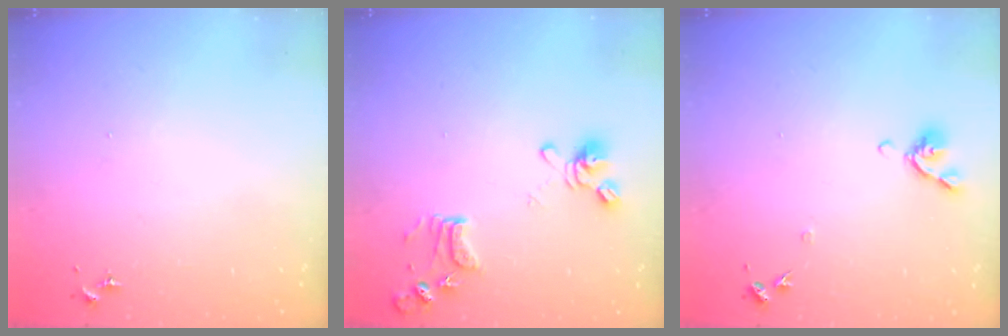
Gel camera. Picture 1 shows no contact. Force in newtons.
{"total": 13.1, "press": 13.0, "slide": 1.3}
{"total": 7.9, "press": 7.8, "slide": 1.5}